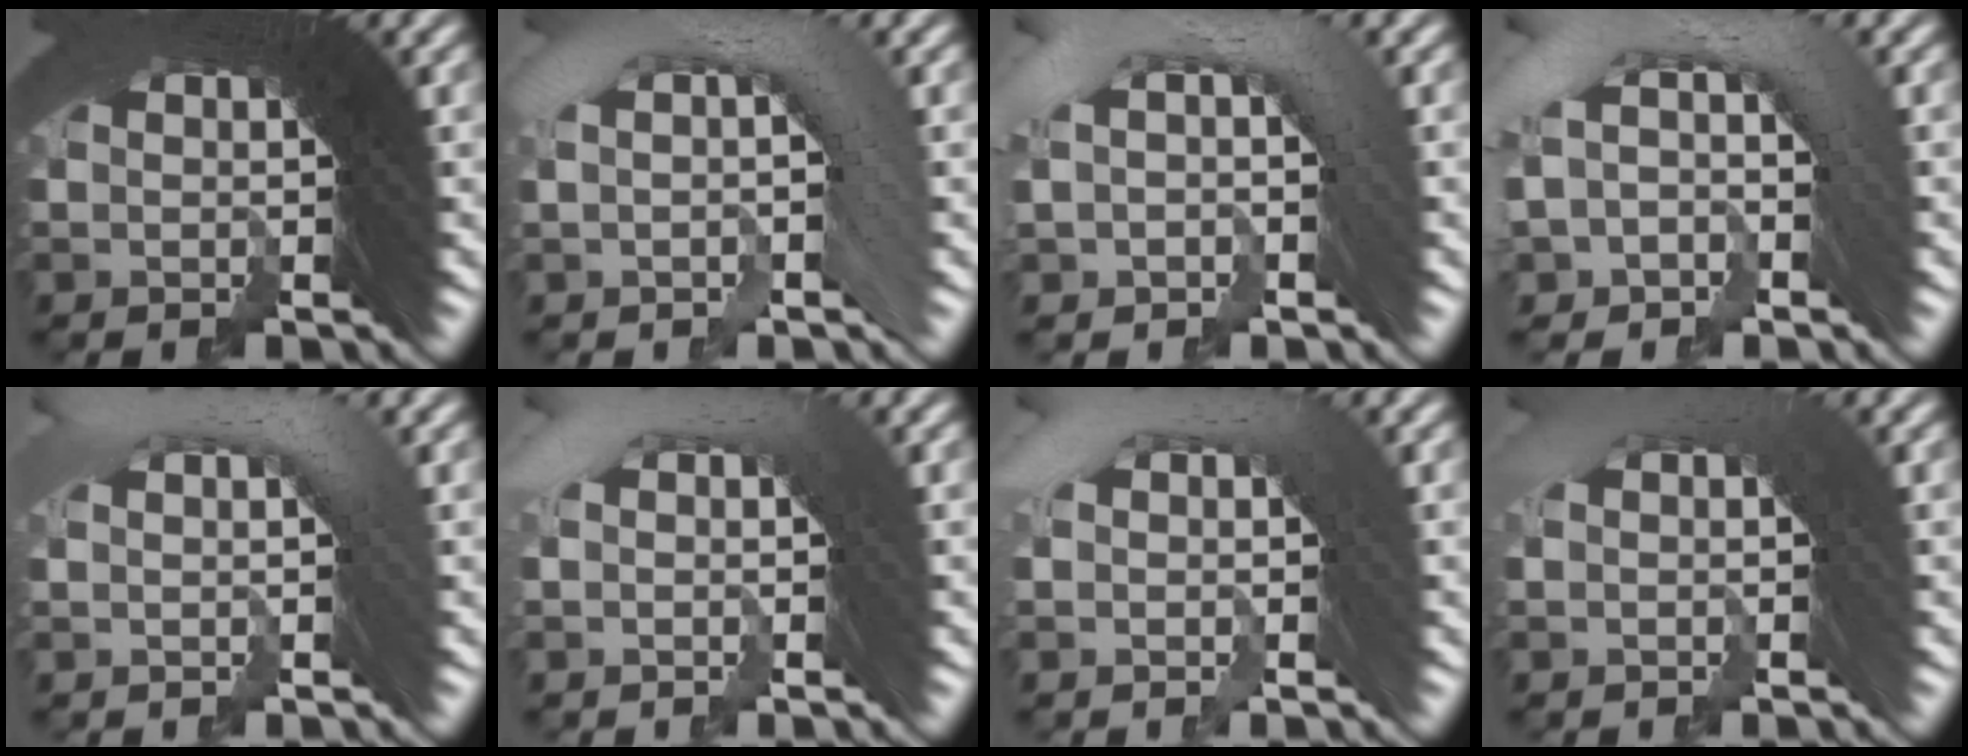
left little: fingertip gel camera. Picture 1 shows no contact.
{"total": 3.5, "force": [0.6, 1.0, 3.3], "torque": [-0.038, 0.033, 0.001]}
{"total": 3.5, "force": [0.4, 1.8, 2.9], "torque": [-0.050, 0.030, -0.005]}
{"total": 4.4, "force": [0.0, 2.8, 3.4], "torque": [-0.064, 0.025, -0.015]}
{"total": 2.4, "force": [1.4, 0.3, 2.0], "torque": [-0.026, 0.027, 0.020]}
{"total": 1.7, "force": [0.5, 0.4, 1.6], "torque": [-0.020, 0.036, 0.000]}
{"total": 2.0, "force": [0.6, 0.7, 1.8], "torque": [-0.024, 0.036, 0.002]}
{"total": 1.0, "force": [0.3, -0.1, 1.0], "torque": [-0.001, 0.029, 0.002]}